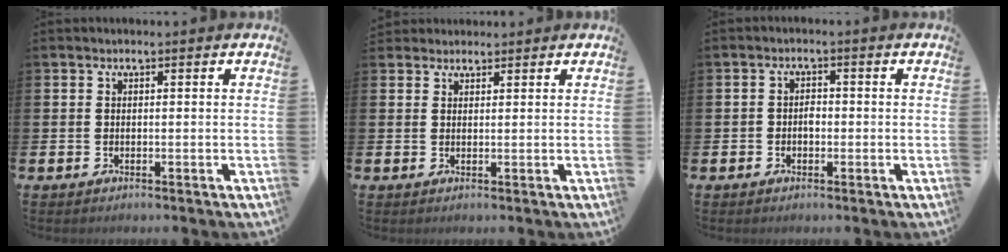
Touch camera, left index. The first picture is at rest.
{"total": 2.0, "force": [1.8, 0.8, -0.1], "torque": [0.011, -0.004, 0.032]}
{"total": 1.5, "force": [-0.4, 1.2, 0.8], "torque": [-0.013, 0.004, -0.011]}